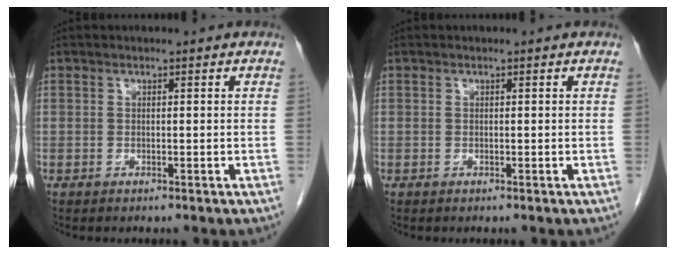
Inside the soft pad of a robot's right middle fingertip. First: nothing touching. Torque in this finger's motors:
{"motor_torque": [0.00, 0.00, 0.03, 0.01]}